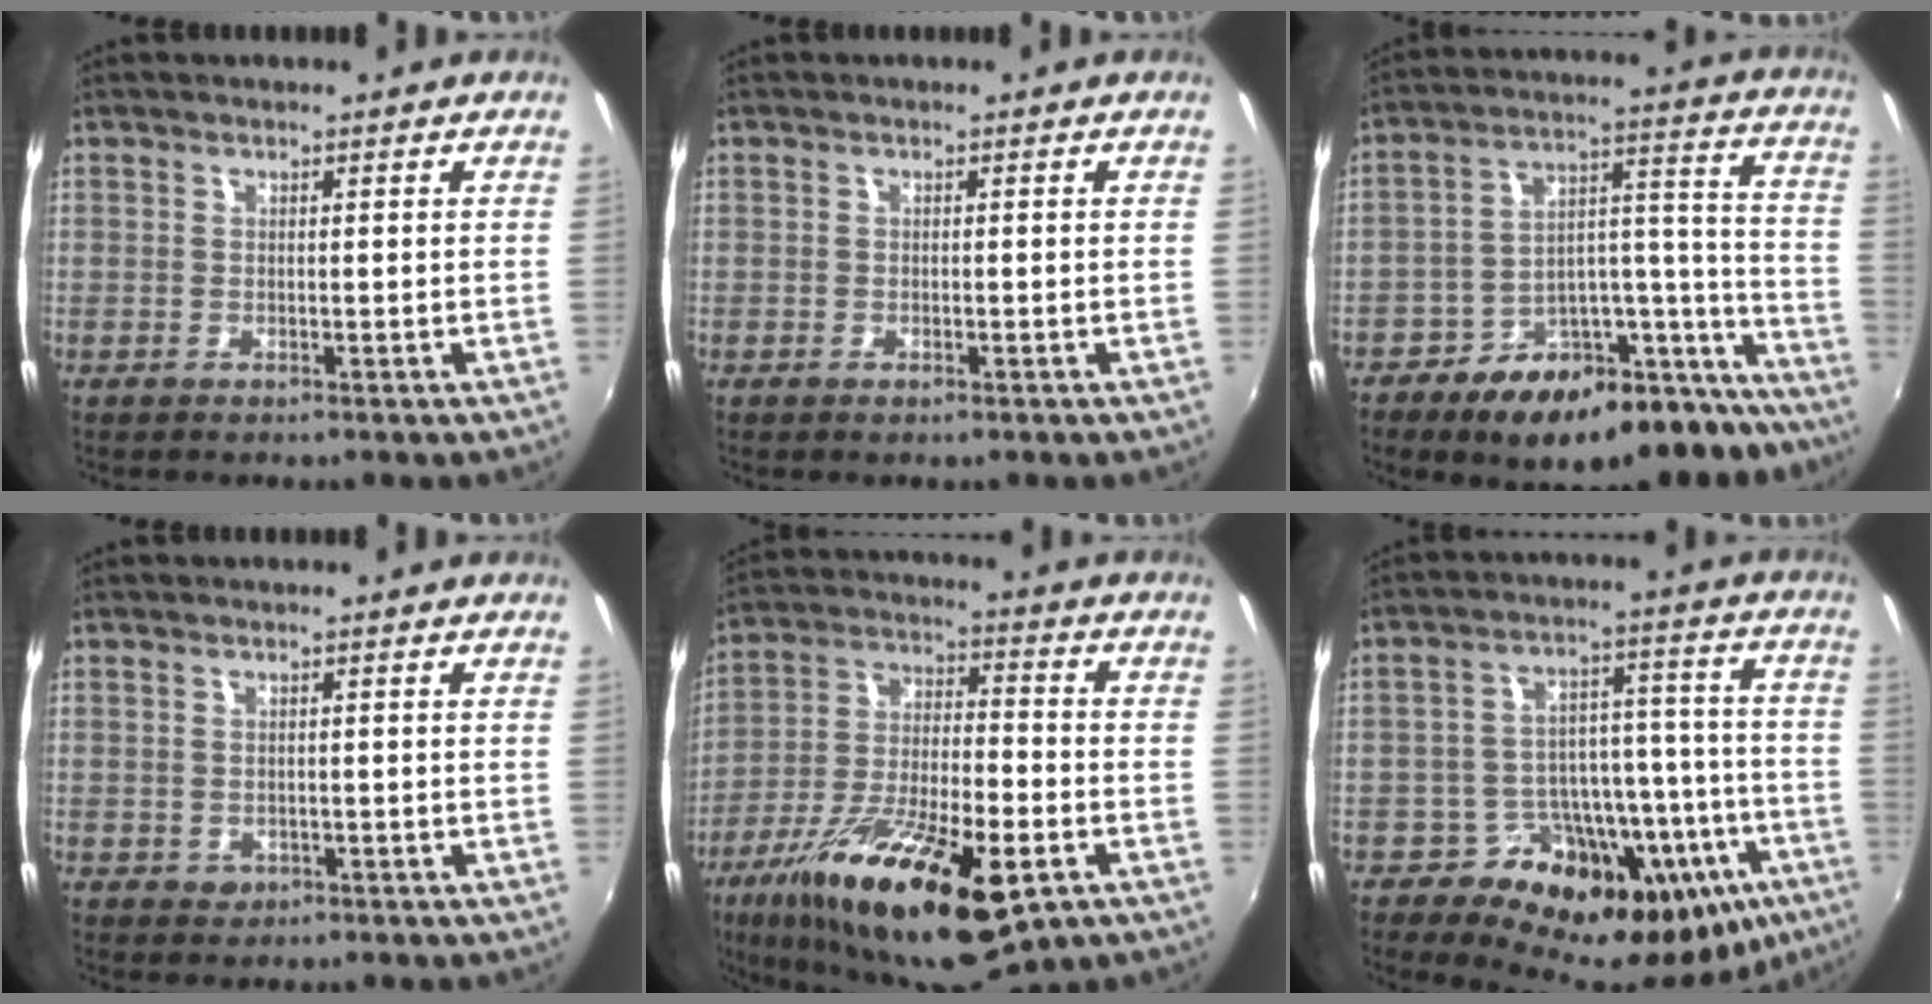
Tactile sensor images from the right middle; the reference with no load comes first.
{"total": 1.0, "force": [-0.6, 0.5, 0.5], "torque": [-0.011, -0.005, -0.012]}
{"total": 24.3, "force": [-18.9, 10.1, 11.4], "torque": [-0.135, 0.059, -0.259]}
{"total": 1.7, "force": [-0.5, 1.5, 0.5], "torque": [-0.009, -0.004, -0.004]}
{"total": 24.0, "force": [-13.4, 7.9, 18.3], "torque": [-0.332, -0.049, -0.221]}
{"total": 22.9, "force": [-13.2, 13.6, 12.9], "torque": [-0.182, 0.024, -0.182]}